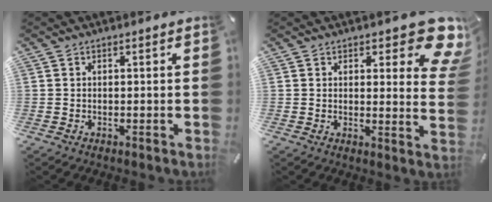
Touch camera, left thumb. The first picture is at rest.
{"total": 11.5, "force": [7.2, 4.6, 7.7], "torque": [-0.079, -0.052, 0.121]}